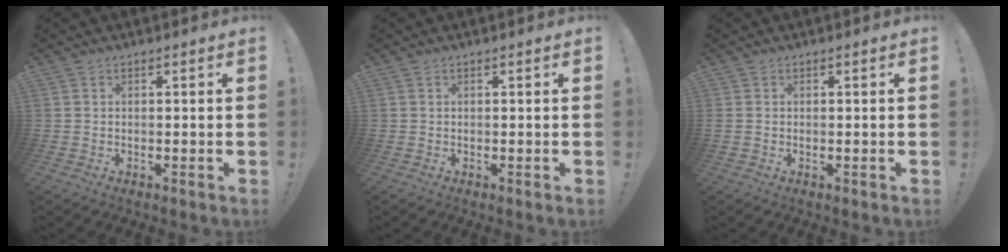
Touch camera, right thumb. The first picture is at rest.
{"total": 0.0}
{"total": 0.7, "force": [0.0, -0.2, 0.6], "torque": [-0.018, 0.001, 0.001]}